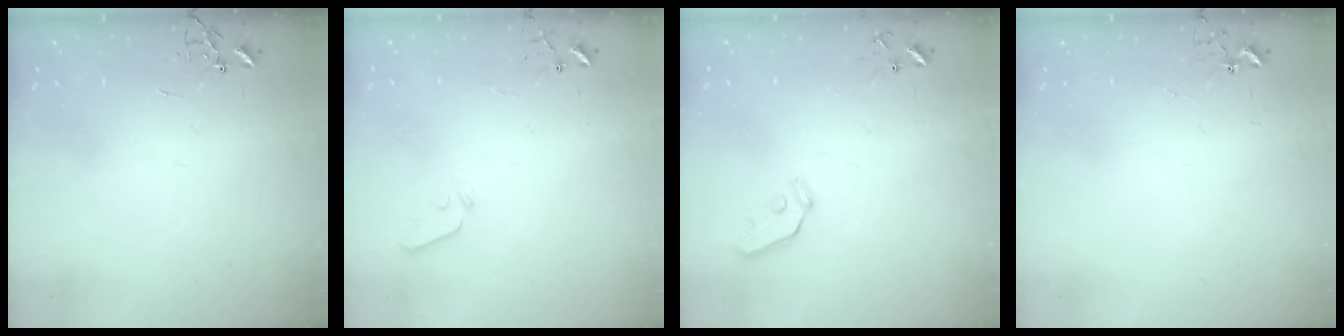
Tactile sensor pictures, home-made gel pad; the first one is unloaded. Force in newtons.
{"total": 3.6, "press": 3.6, "slide": 0.6}
{"total": 3.7, "press": 3.6, "slide": 0.8}
{"total": 2.7, "press": 2.7, "slide": 0.2}